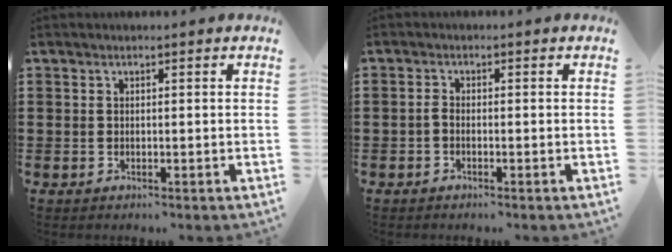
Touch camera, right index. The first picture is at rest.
{"total": 1.1, "force": [-0.6, 0.4, 0.8], "torque": [-0.026, -0.006, -0.014]}